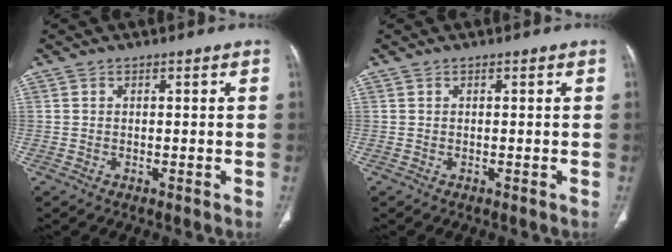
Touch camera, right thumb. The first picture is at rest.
{"total": 0.0}